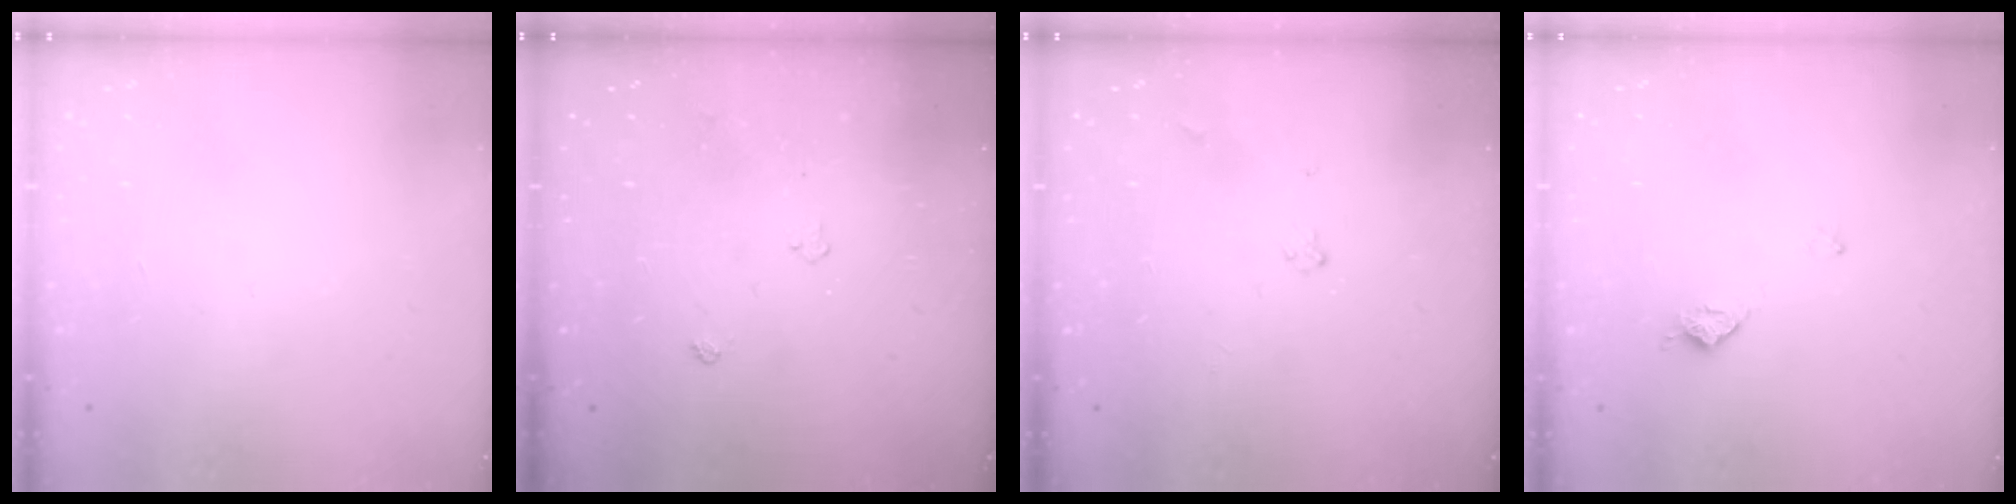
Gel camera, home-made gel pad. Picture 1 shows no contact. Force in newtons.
{"total": 3.3, "press": 3.2, "slide": 0.6}
{"total": 3.9, "press": 3.9, "slide": 0.5}
{"total": 7.4, "press": 7.4, "slide": 0.7}